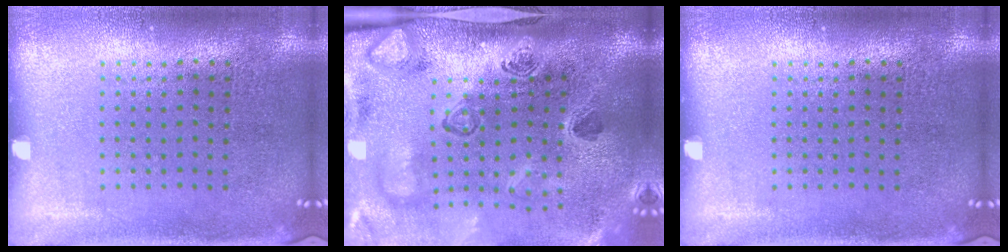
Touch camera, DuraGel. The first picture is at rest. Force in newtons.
{"total": 4.8, "press": 3.4, "slide": 3.4}
{"total": 0.0}